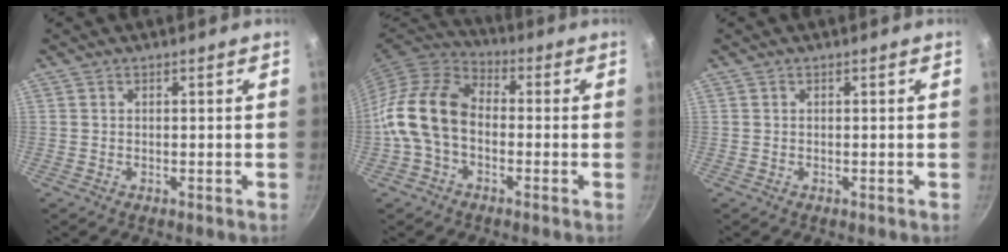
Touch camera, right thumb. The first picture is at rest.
{"total": 13.8, "force": [-1.8, 9.4, 9.9], "torque": [-0.175, 0.037, -0.054]}
{"total": 0.0}